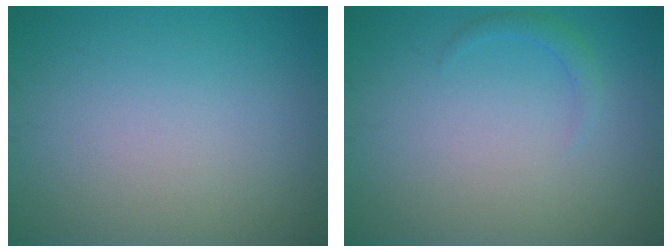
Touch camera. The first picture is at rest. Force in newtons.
{"total": 1.1, "press": 1.1, "slide": 0.1}